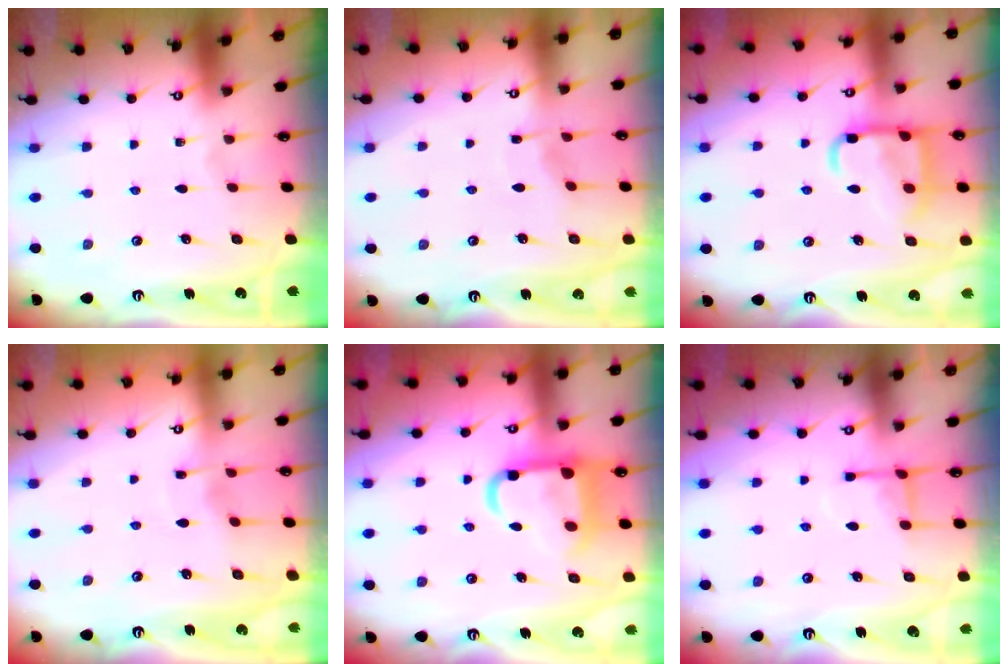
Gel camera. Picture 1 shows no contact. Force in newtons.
{"total": 3.6, "press": 3.5, "slide": 0.4}
{"total": 14.8, "press": 14.7, "slide": 1.3}
{"total": 2.9, "press": 2.9, "slide": 0.1}
{"total": 13.0, "press": 12.9, "slide": 1.6}
{"total": 6.5, "press": 6.4, "slide": 0.9}